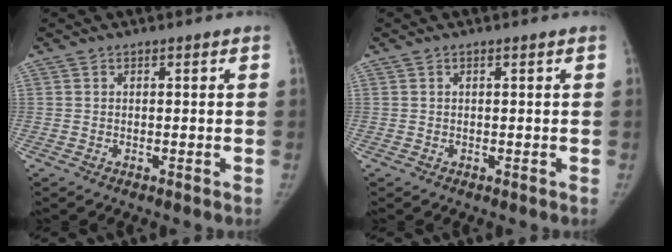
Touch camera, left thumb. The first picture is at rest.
{"total": 0.0}